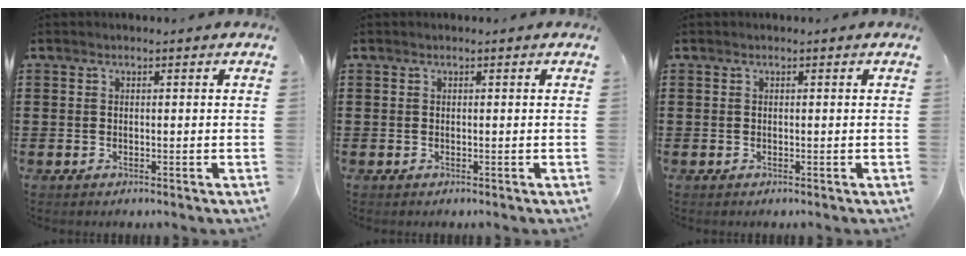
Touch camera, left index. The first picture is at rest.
{"total": 0.0}
{"total": 0.0}